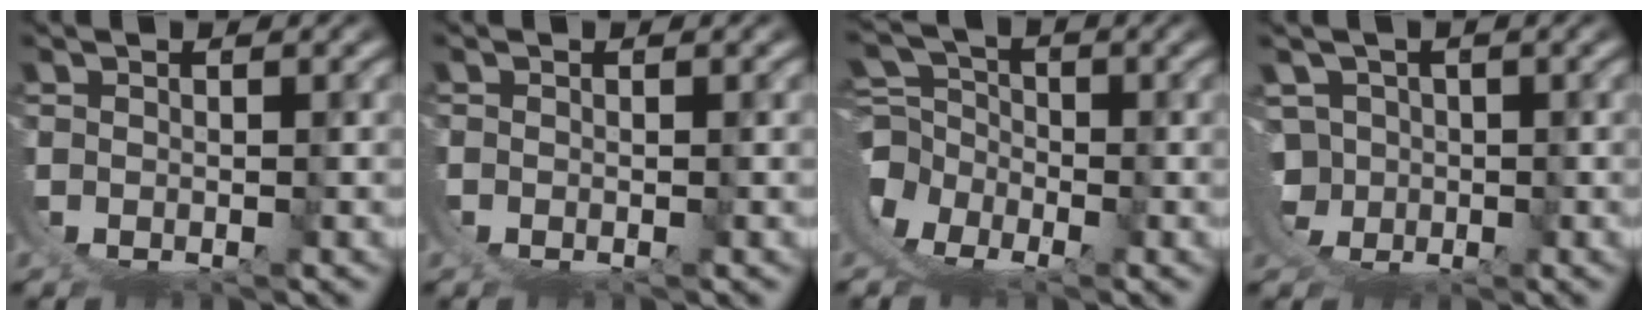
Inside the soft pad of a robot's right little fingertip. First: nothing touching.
{"total": 0.0}
{"total": 9.0, "force": [-1.8, 7.9, 3.7], "torque": [-0.111, -0.041, -0.030]}
{"total": 9.0, "force": [-1.3, 8.3, 3.2], "torque": [-0.092, -0.041, -0.021]}